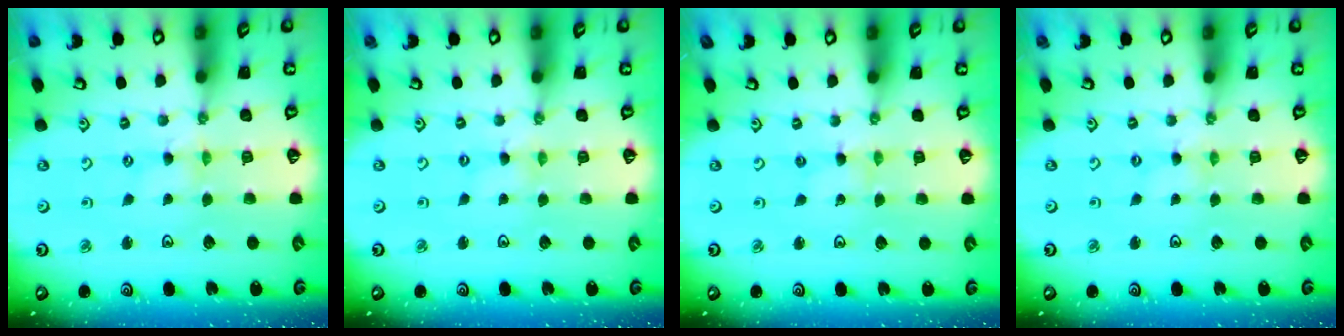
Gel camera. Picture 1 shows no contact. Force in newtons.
{"total": 0.5, "press": 0.5, "slide": 0.1}
{"total": 0.0}
{"total": 0.0}